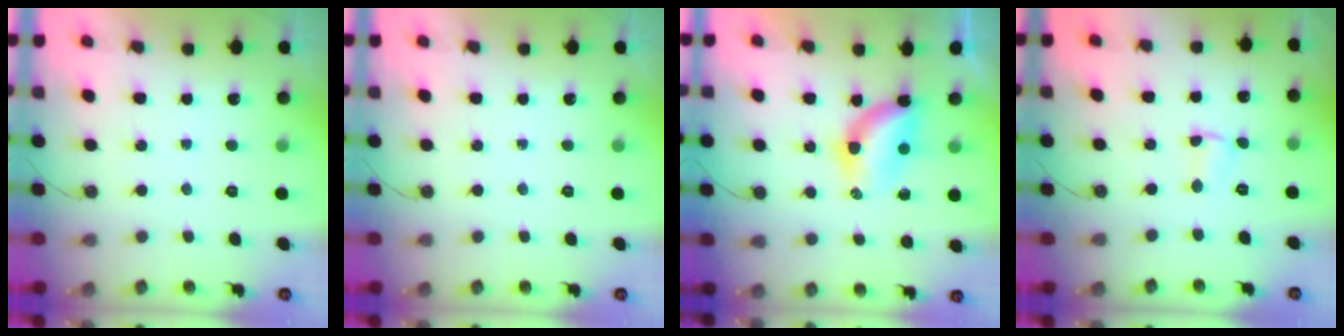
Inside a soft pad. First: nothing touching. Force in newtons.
{"total": 0.0}
{"total": 8.0, "press": 7.0, "slide": 3.9}
{"total": 2.9, "press": 0.9, "slide": 2.7}